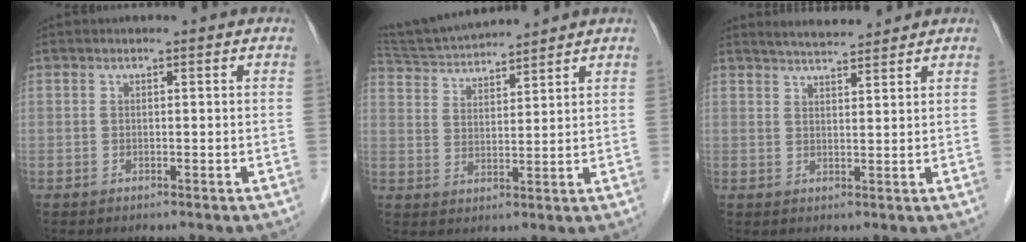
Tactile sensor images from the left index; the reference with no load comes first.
{"total": 9.3, "force": [8.8, 0.4, 2.8], "torque": [-0.061, 0.022, 0.161]}
{"total": 4.4, "force": [4.1, 0.4, 1.5], "torque": [-0.027, 0.013, 0.067]}